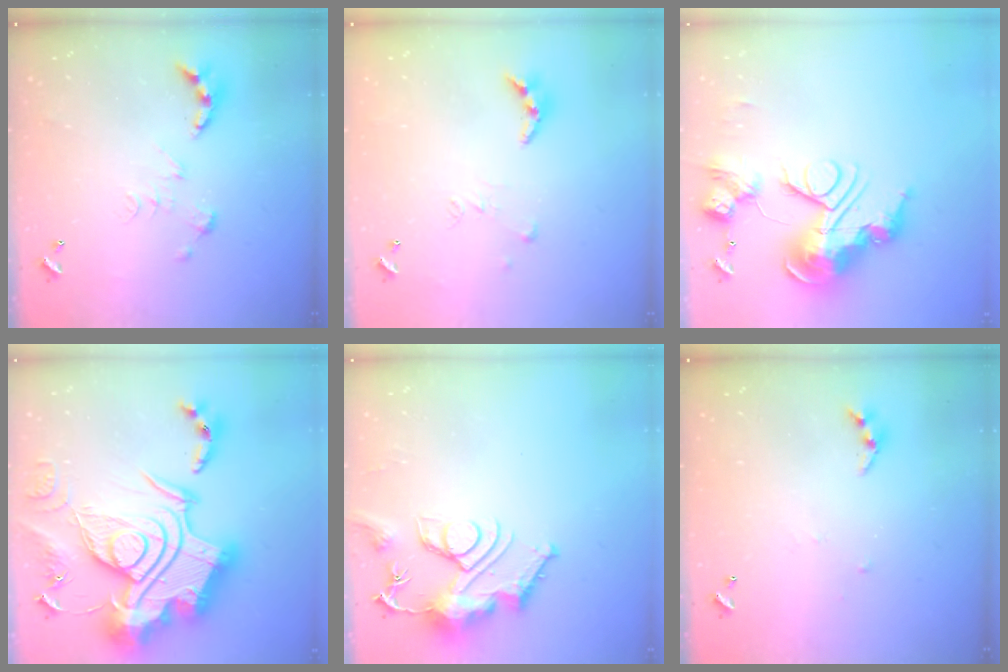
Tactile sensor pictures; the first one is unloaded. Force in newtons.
{"total": 8.1, "press": 8.1, "slide": 0.7}
{"total": 0.7, "press": 0.7, "slide": 0.0}
{"total": 0.6, "press": 0.6, "slide": 0.0}
{"total": 11.9, "press": 11.8, "slide": 1.6}
{"total": 4.7, "press": 4.7, "slide": 0.4}